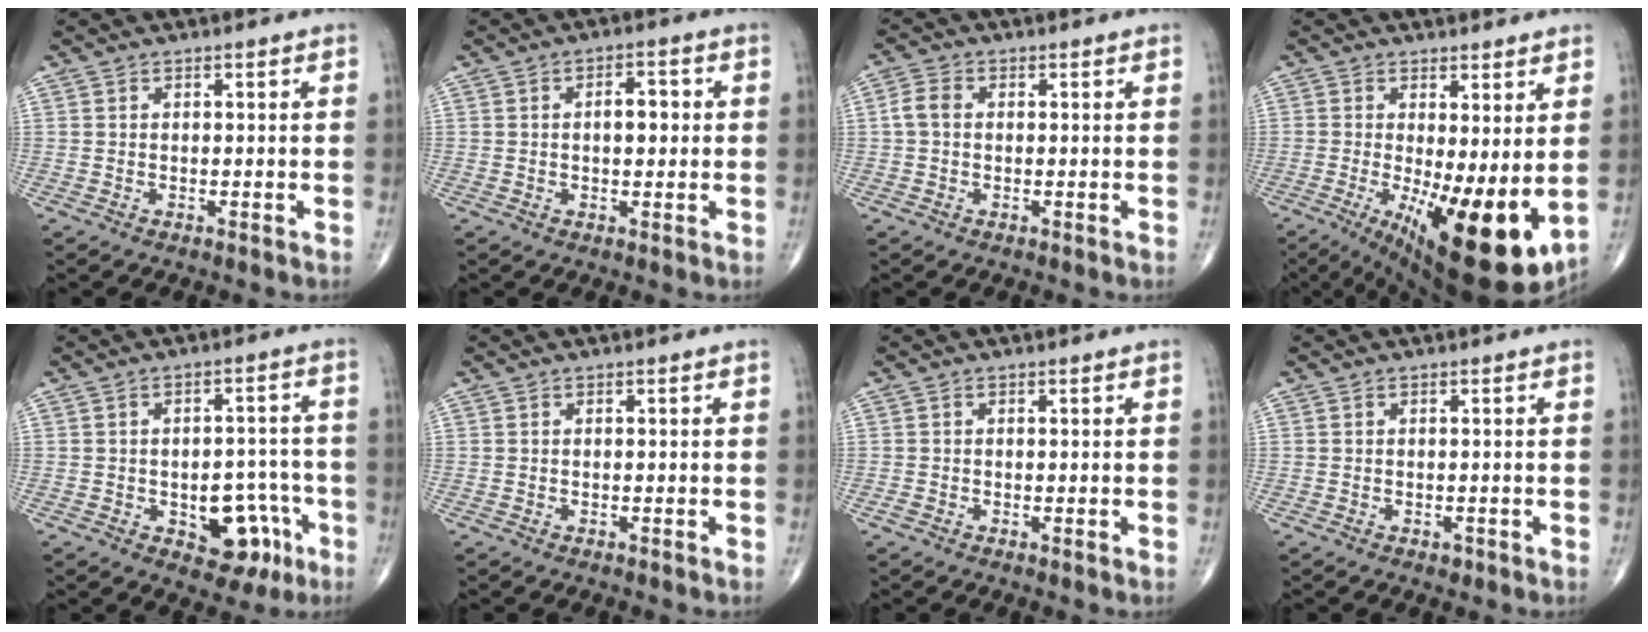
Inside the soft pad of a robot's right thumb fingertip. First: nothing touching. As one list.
[{"total": 4.7, "force": [0.4, 2.5, 3.9], "torque": [-0.050, 0.007, 0.003]}, {"total": 3.3, "force": [0.1, 2.4, 2.3], "torque": [-0.050, 0.010, -0.003]}, {"total": 16.5, "force": [-2.3, 5.3, 15.4], "torque": [-0.218, -0.032, -0.014]}, {"total": 10.4, "force": [-4.0, 6.4, 7.2], "torque": [-0.052, 0.035, -0.043]}, {"total": 0.0}, {"total": 0.9, "force": [-0.3, 0.4, 0.7], "torque": [-0.013, -0.003, -0.009]}, {"total": 0.8, "force": [-0.4, 0.5, 0.5], "torque": [-0.002, 0.000, -0.004]}]